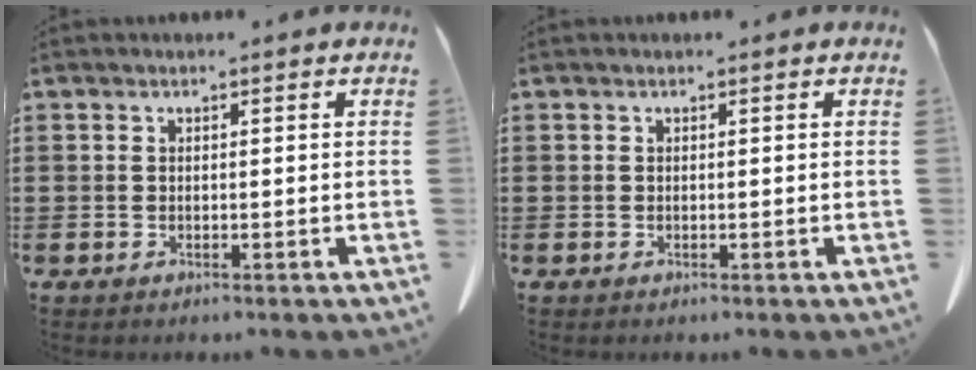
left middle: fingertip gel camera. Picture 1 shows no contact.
{"total": 0.0}